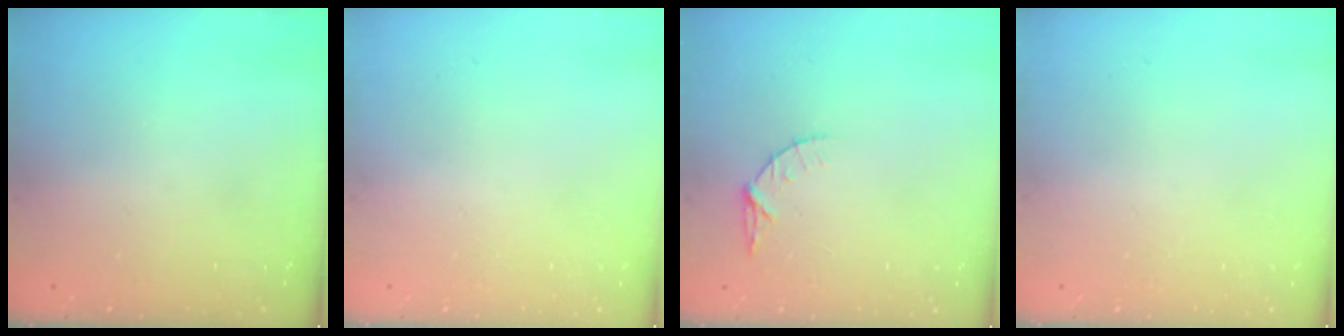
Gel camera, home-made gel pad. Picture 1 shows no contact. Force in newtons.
{"total": 0.0}
{"total": 4.7, "press": 4.7, "slide": 0.5}
{"total": 0.0}